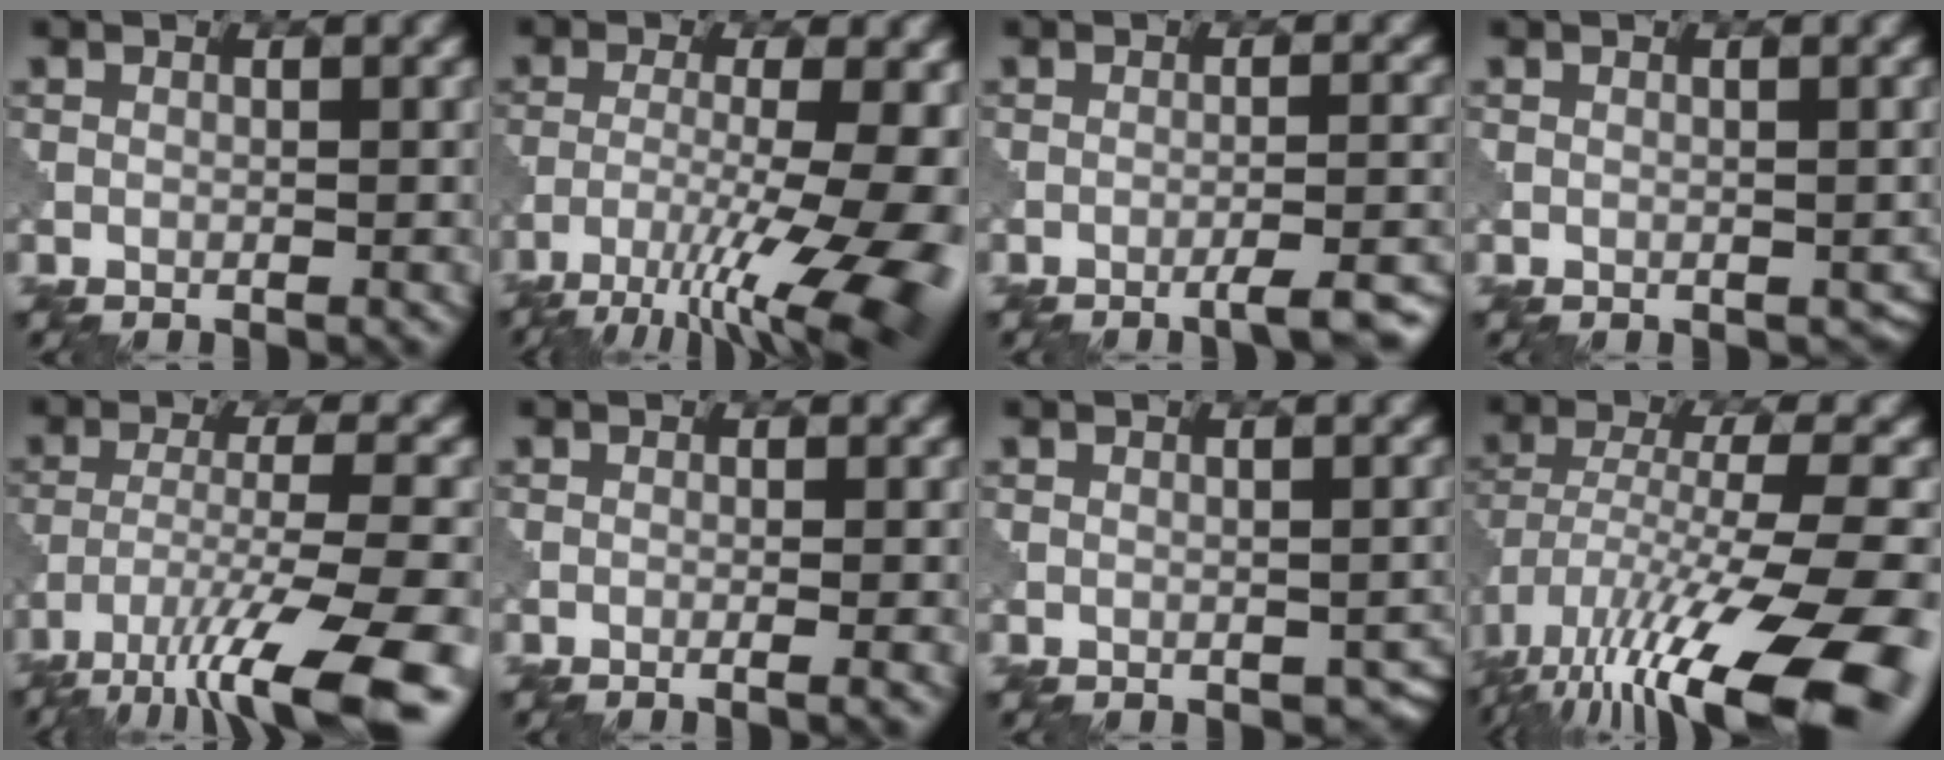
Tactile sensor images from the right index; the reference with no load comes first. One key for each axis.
{"total": 14.6, "fx": -8.3, "fy": 3.9, "fz": 11.3, "tx": -0.173, "ty": -0.030, "tz": -0.112}
{"total": 4.7, "fx": -3.2, "fy": 0.9, "fz": 3.3, "tx": -0.043, "ty": 0.009, "tz": -0.048}
{"total": 1.0, "fx": -0.1, "fy": 0.8, "fz": 0.7, "tx": -0.011, "ty": -0.006, "tz": 0.002}
{"total": 12.5, "fx": -8.5, "fy": 2.5, "fz": 8.8, "tx": -0.158, "ty": -0.012, "tz": -0.135}
{"total": 1.8, "fx": -0.5, "fy": 0.4, "fz": 1.6, "tx": -0.017, "ty": 0.000, "tz": -0.013}
{"total": 2.4, "fx": -0.7, "fy": 1.5, "fz": 1.7, "tx": -0.021, "ty": -0.012, "tz": -0.001}
{"total": 16.2, "fx": -9.1, "fy": 4.5, "fz": 12.6, "tx": -0.238, "ty": -0.015, "tz": -0.135}